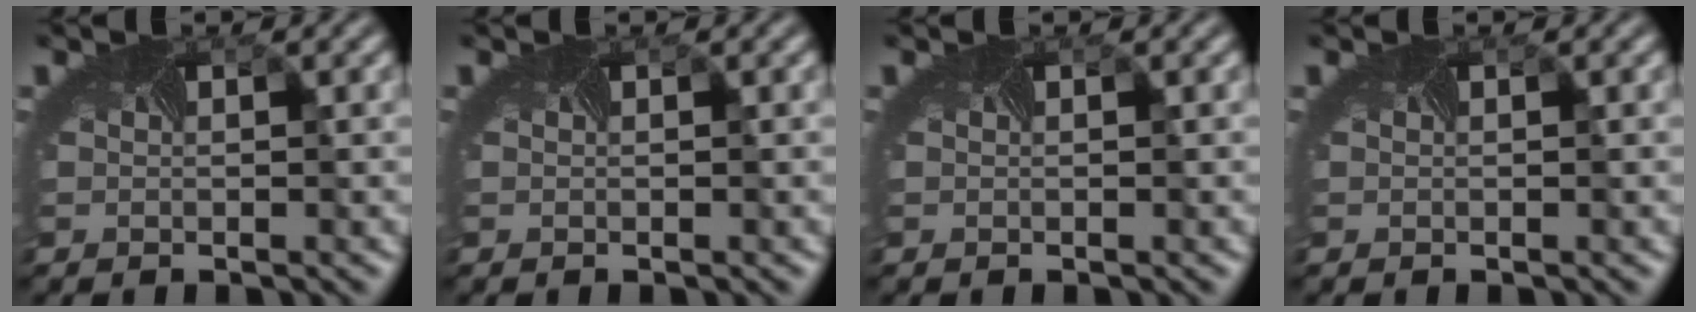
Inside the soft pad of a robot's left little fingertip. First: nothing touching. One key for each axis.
{"total": 0.0}
{"total": 0.0}
{"total": 0.0}